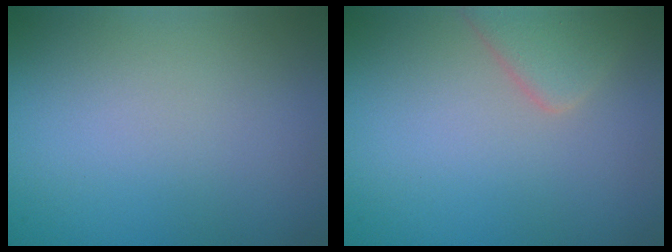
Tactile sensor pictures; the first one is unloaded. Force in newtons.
{"total": 2.8, "press": 2.8, "slide": 0.4}